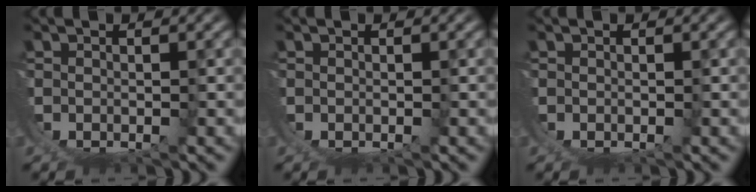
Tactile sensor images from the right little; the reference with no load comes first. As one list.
[{"total": 0.0}, {"total": 0.0}]